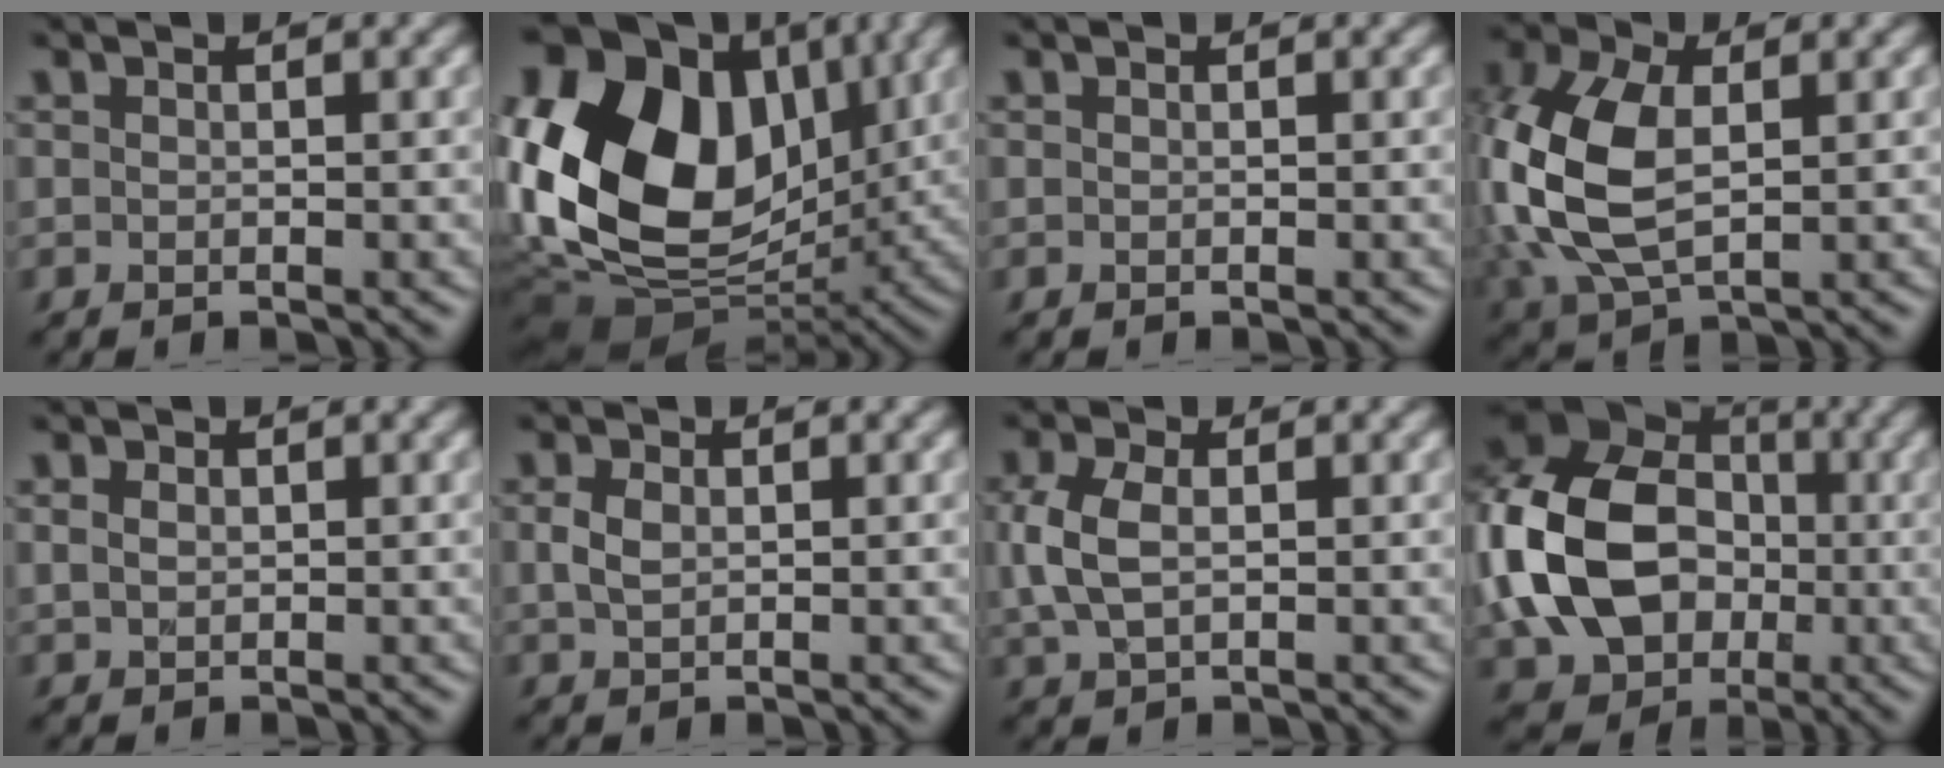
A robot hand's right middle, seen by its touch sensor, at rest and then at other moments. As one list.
[{"total": 17.4, "force": [2.5, 12.5, 11.7], "torque": [-0.237, 0.011, 0.041]}, {"total": 0.0}, {"total": 9.5, "force": [0.2, 6.1, 7.2], "torque": [-0.194, 0.004, 0.007]}, {"total": 1.1, "force": [0.5, 0.8, 0.4], "torque": [-0.009, 0.002, 0.012]}, {"total": 1.5, "force": [0.3, 1.1, 1.0], "torque": [-0.027, 0.001, 0.008]}, {"total": 3.8, "force": [0.4, 2.5, 2.8], "torque": [-0.072, 0.006, 0.009]}, {"total": 14.7, "force": [-1.3, 11.4, 9.2], "torque": [-0.221, 0.008, -0.035]}]